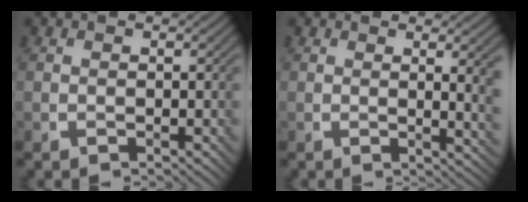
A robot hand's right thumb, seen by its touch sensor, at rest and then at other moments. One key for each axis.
{"total": 4.6, "fx": 0.8, "fy": 0.9, "fz": 4.4, "tx": -0.068, "ty": 0.000, "tz": 0.012}